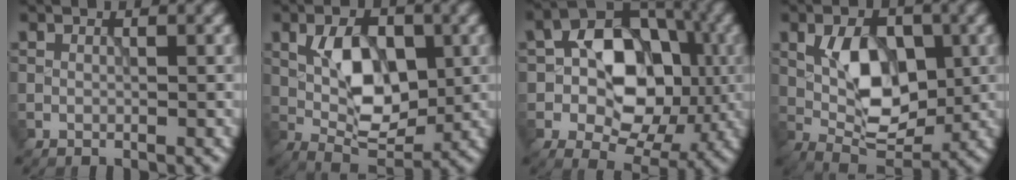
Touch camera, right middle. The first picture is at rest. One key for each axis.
{"total": 6.9, "fx": 0.6, "fy": 3.8, "fz": 5.7, "tx": -0.097, "ty": -0.003, "tz": 0.011}
{"total": 10.2, "fx": -0.4, "fy": 7.2, "fz": 7.1, "tx": -0.097, "ty": 0.016, "tz": -0.021}
{"total": 7.2, "fx": 0.6, "fy": 4.2, "fz": 5.8, "tx": -0.099, "ty": -0.003, "tz": 0.011}